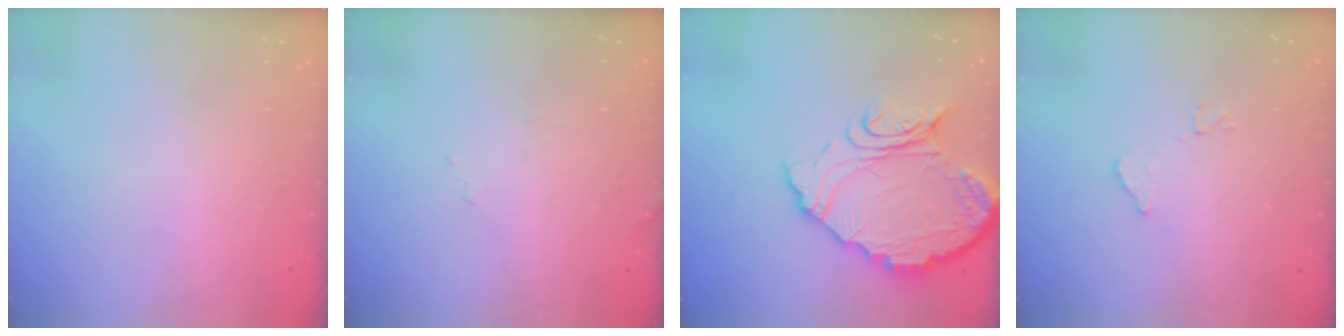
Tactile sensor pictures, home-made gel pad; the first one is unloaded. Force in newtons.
{"total": 7.3, "press": 7.3, "slide": 0.3}
{"total": 15.7, "press": 15.7, "slide": 1.0}
{"total": 7.6, "press": 7.6, "slide": 0.3}